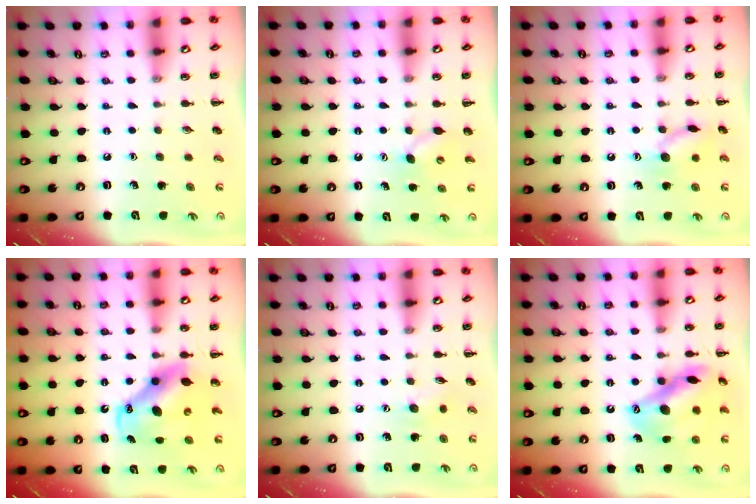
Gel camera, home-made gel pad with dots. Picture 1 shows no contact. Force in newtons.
{"total": 5.4, "press": 5.3, "slide": 1.1}
{"total": 10.5, "press": 10.5, "slide": 0.6}
{"total": 8.4, "press": 8.2, "slide": 2.1}
{"total": 5.5, "press": 5.4, "slide": 1.3}
{"total": 15.8, "press": 15.5, "slide": 2.9}